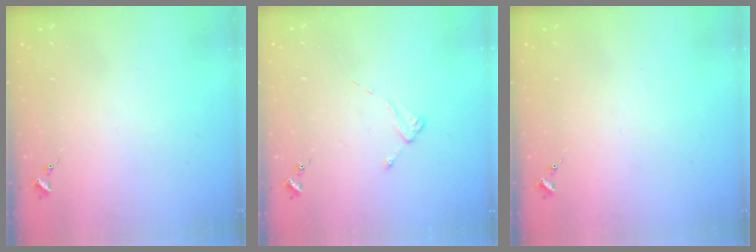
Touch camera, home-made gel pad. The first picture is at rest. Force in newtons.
{"total": 2.0, "press": 2.0, "slide": 0.3}
{"total": 0.0}